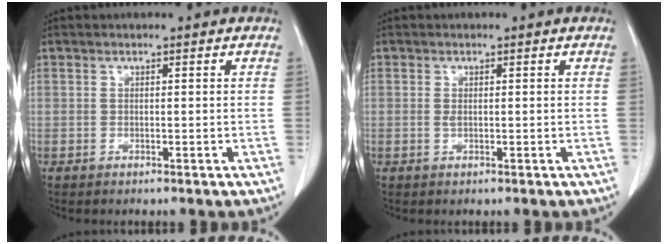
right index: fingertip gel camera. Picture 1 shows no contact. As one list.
[{"total": 0.6, "force": [0.0, 0.2, 0.5], "torque": [-0.014, -0.001, -0.001]}]